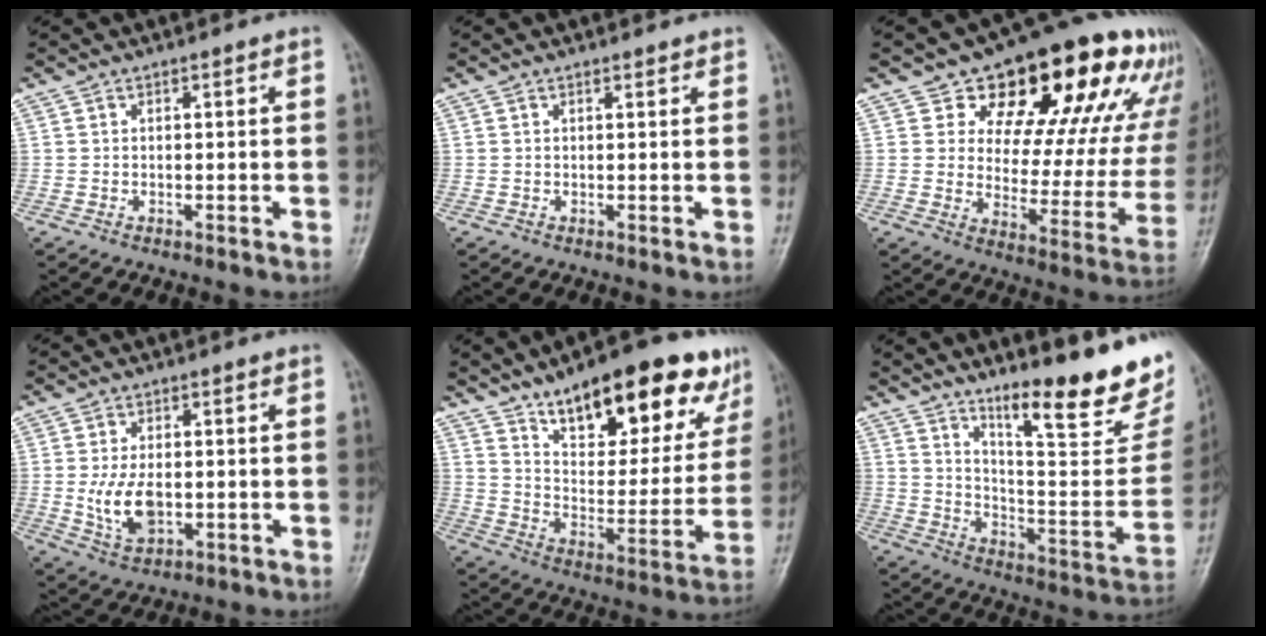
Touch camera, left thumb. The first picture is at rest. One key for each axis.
{"total": 0.8, "fx": 0.7, "fy": 0.4, "fz": 0.2, "tx": -0.002, "ty": -0.005, "tz": 0.007}
{"total": 24.9, "fx": 14.3, "fy": 12.5, "fz": 16.0, "tx": -0.164, "ty": -0.039, "tz": 0.200}
{"total": 7.8, "fx": -0.8, "fy": 4.7, "fz": 6.2, "tx": -0.112, "ty": -0.006, "tz": -0.008}
{"total": 25.1, "fx": 15.8, "fy": 9.7, "fz": 16.9, "tx": -0.191, "ty": -0.051, "tz": 0.238}
{"total": 23.1, "fx": 16.4, "fy": 4.9, "fz": 15.6, "tx": -0.189, "ty": -0.104, "tz": 0.243}